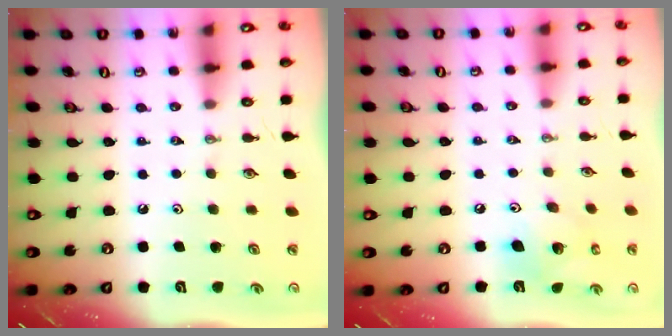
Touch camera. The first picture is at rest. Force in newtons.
{"total": 12.2, "press": 12.1, "slide": 2.0}